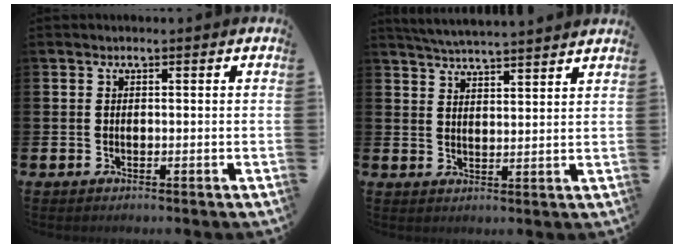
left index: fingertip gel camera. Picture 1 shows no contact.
{"total": 4.7, "force": [4.7, -0.5, 0.4], "torque": [-0.022, -0.025, 0.083]}